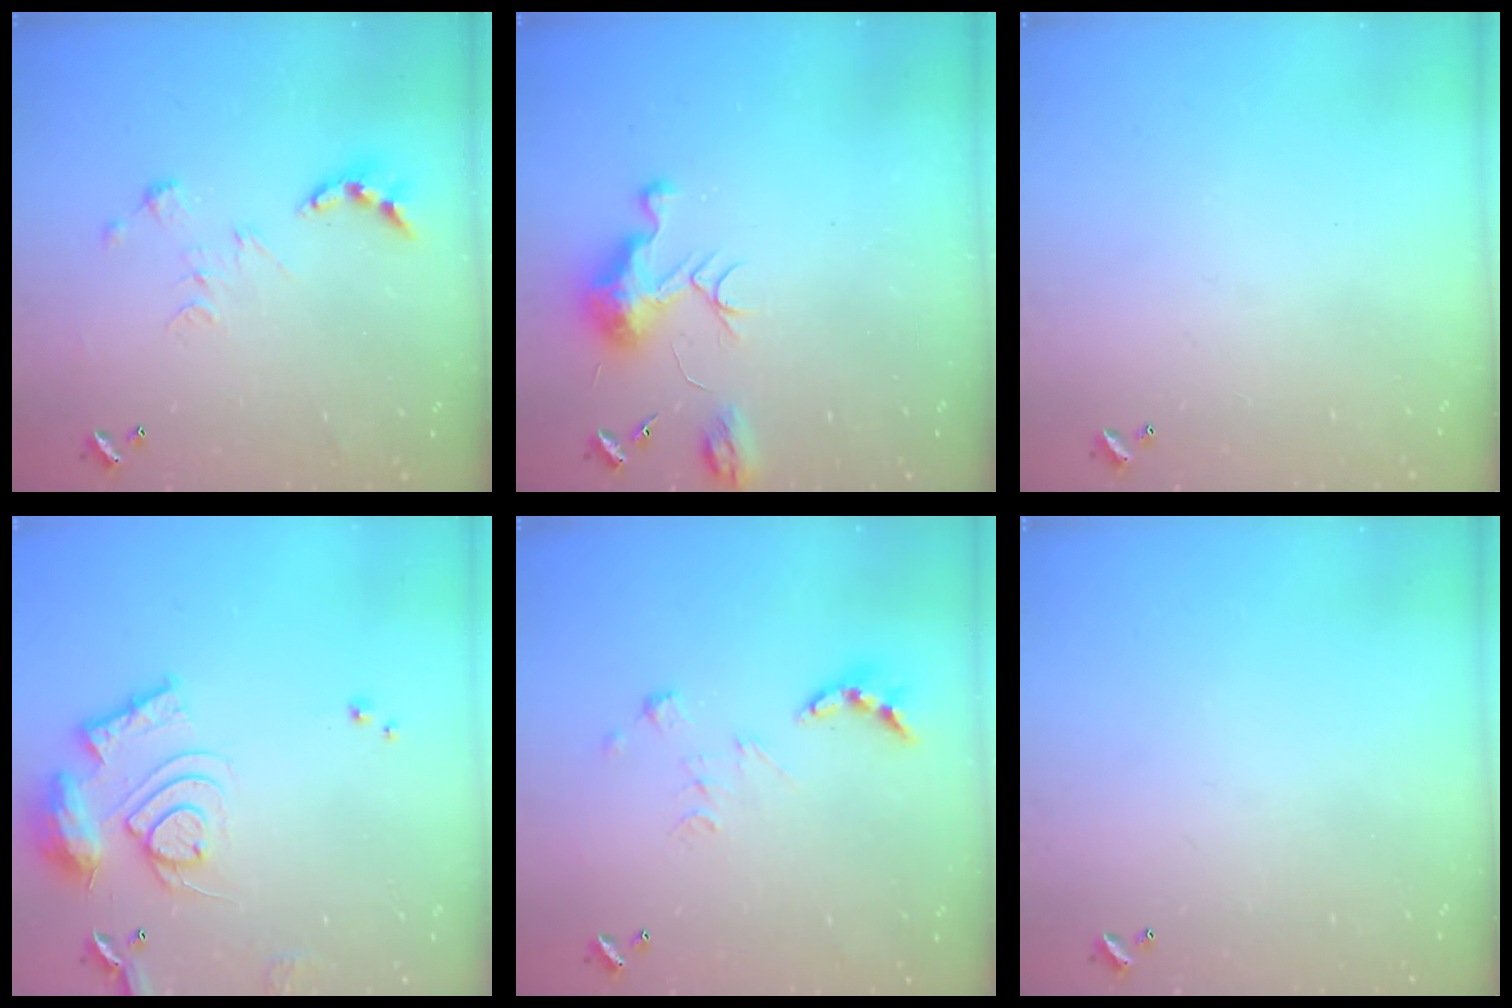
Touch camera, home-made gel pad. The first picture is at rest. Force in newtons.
{"total": 10.0, "press": 10.0, "slide": 0.6}
{"total": 0.0}
{"total": 14.4, "press": 14.3, "slide": 1.6}
{"total": 2.9, "press": 2.7, "slide": 1.3}
{"total": 0.0}